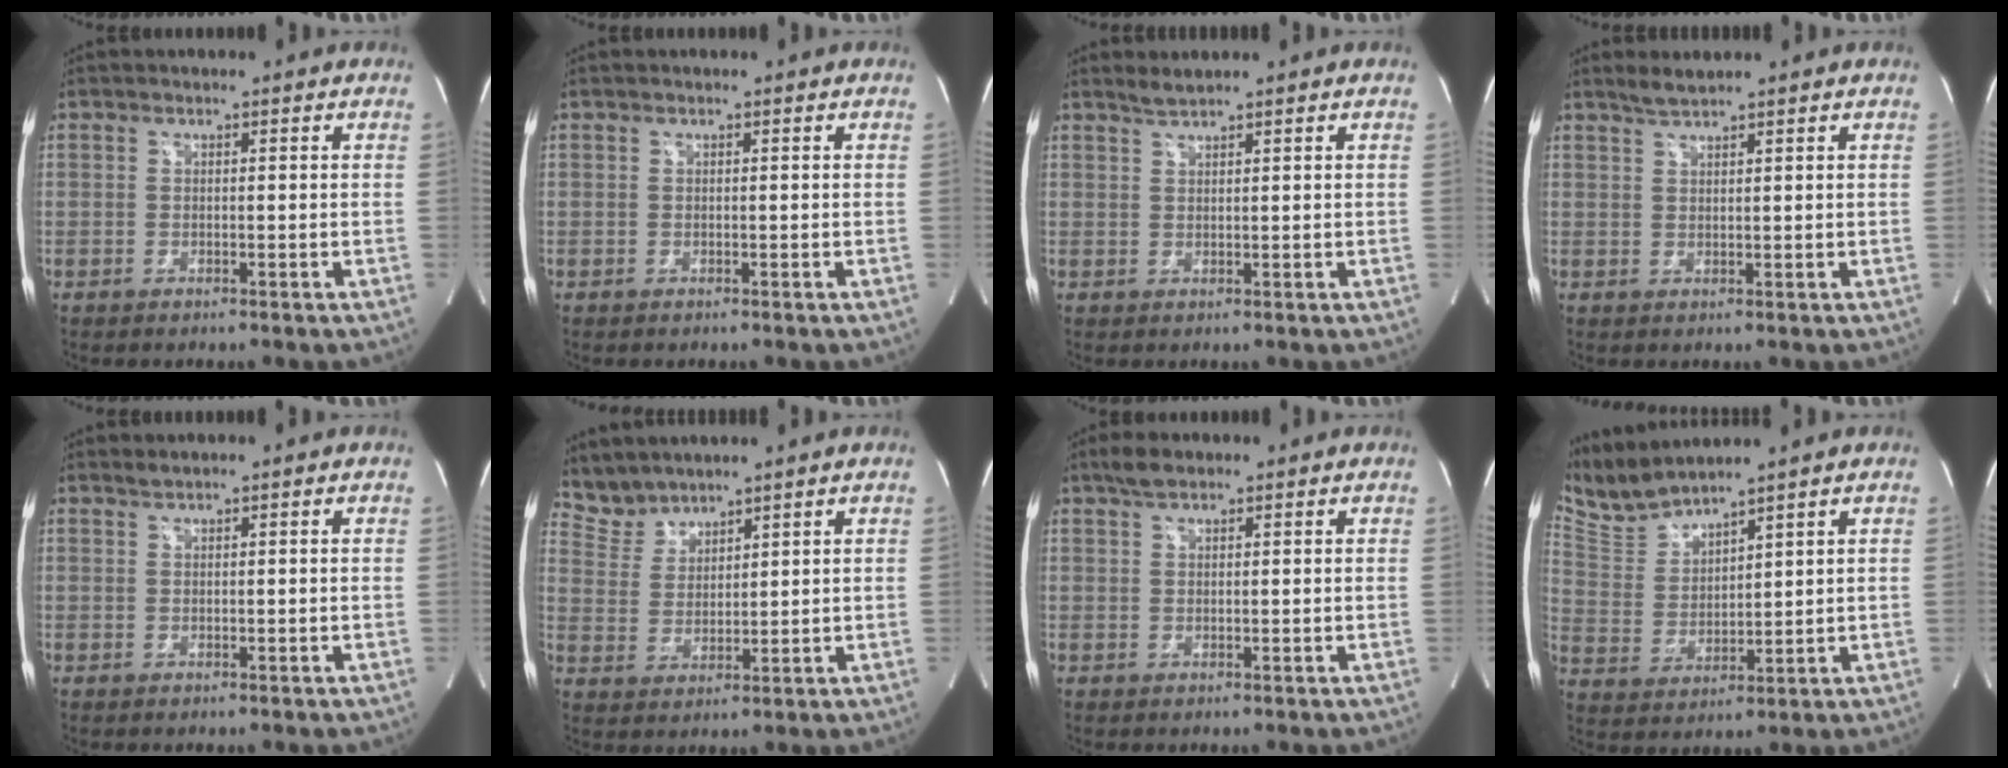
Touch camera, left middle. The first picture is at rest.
{"total": 0.0}
{"total": 1.5, "force": [1.4, -0.4, 0.3], "torque": [-0.008, 0.001, 0.032]}
{"total": 2.0, "force": [1.9, -0.3, 0.7], "torque": [-0.018, 0.002, 0.040]}
{"total": 0.6, "force": [0.5, -0.2, 0.0], "torque": [-0.007, 0.001, 0.013]}
{"total": 5.0, "force": [4.8, 1.1, -0.5], "torque": [0.001, 0.011, 0.111]}
{"total": 2.5, "force": [2.0, 0.9, 1.3], "torque": [-0.032, 0.007, 0.036]}
{"total": 7.2, "force": [7.1, -0.2, 1.0], "torque": [-0.045, 0.009, 0.163]}